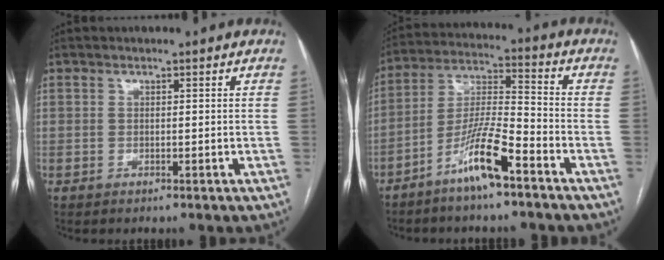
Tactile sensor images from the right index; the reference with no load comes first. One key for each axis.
{"total": 10.2, "fx": -6.3, "fy": 0.8, "fz": 8.0, "tx": -0.162, "ty": -0.005, "tz": -0.122}